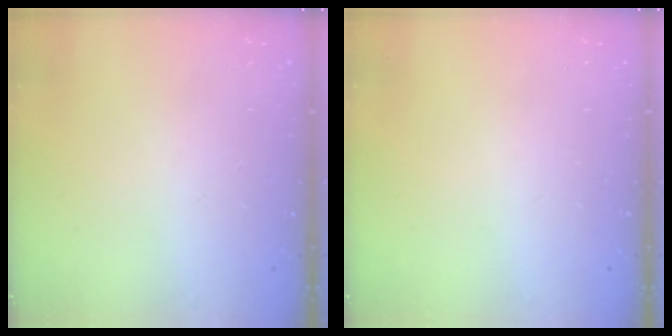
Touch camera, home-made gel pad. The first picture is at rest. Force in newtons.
{"total": 0.0}